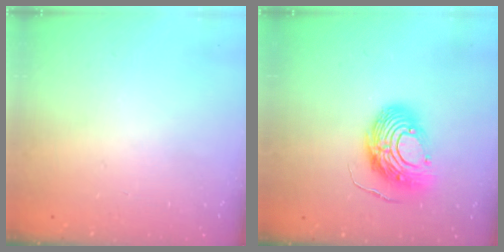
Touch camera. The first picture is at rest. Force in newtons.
{"total": 12.4, "press": 12.3, "slide": 1.1}